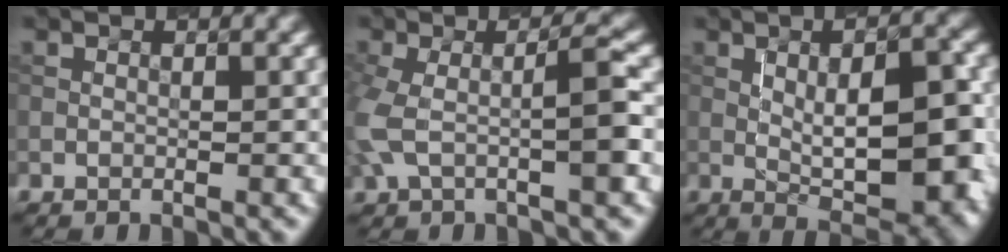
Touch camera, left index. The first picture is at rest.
{"total": 5.3, "force": [-0.4, 1.5, 5.1], "torque": [-0.107, 0.005, -0.014]}
{"total": 9.1, "force": [-0.1, 3.2, 8.6], "torque": [-0.122, 0.003, -0.001]}